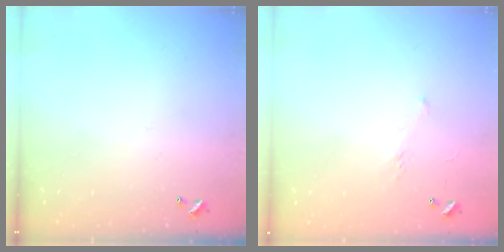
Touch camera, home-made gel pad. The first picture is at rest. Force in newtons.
{"total": 4.8, "press": 4.7, "slide": 0.9}